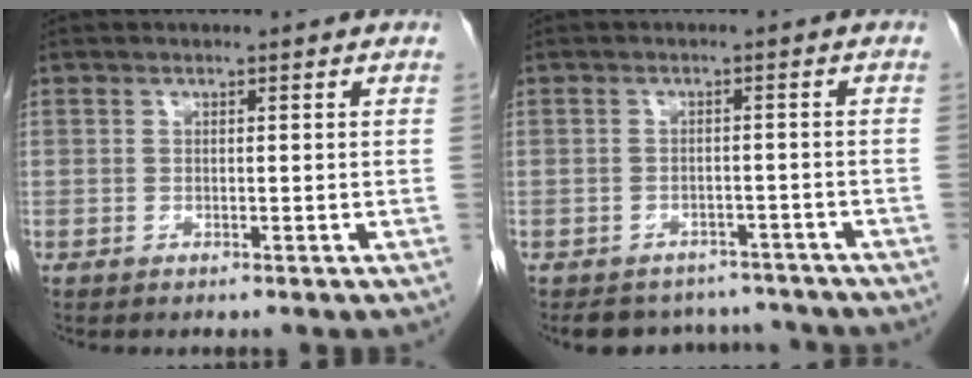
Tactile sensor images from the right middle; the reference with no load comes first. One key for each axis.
{"total": 8.4, "fx": -7.6, "fy": 3.3, "fz": 0.9, "tx": -0.004, "ty": 0.012, "tz": -0.092}